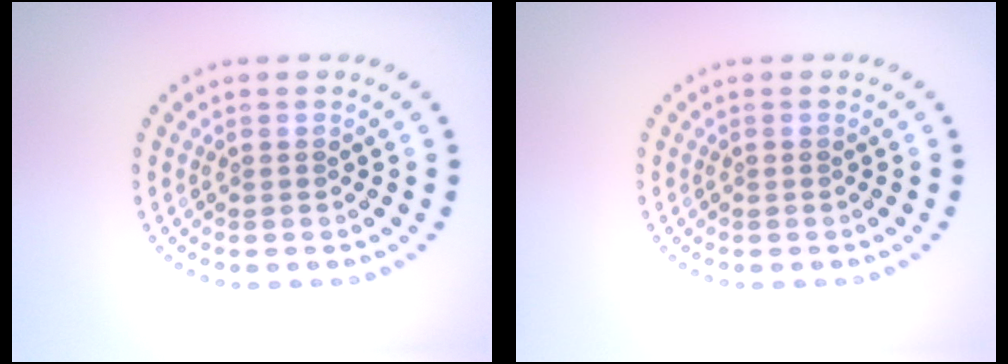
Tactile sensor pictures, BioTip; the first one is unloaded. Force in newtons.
{"total": 0.0}